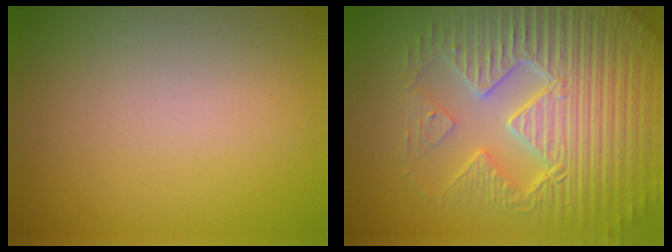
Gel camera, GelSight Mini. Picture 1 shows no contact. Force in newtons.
{"total": 8.7, "press": 6.5, "slide": 5.8}